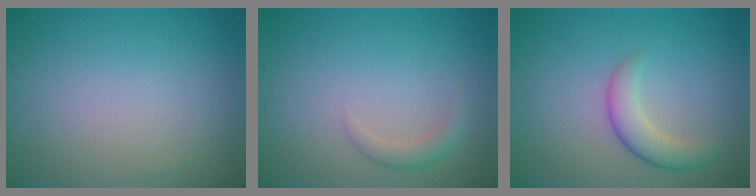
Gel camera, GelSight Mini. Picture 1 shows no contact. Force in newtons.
{"total": 1.5, "press": 1.5, "slide": 0.1}
{"total": 3.0, "press": 3.0, "slide": 0.1}